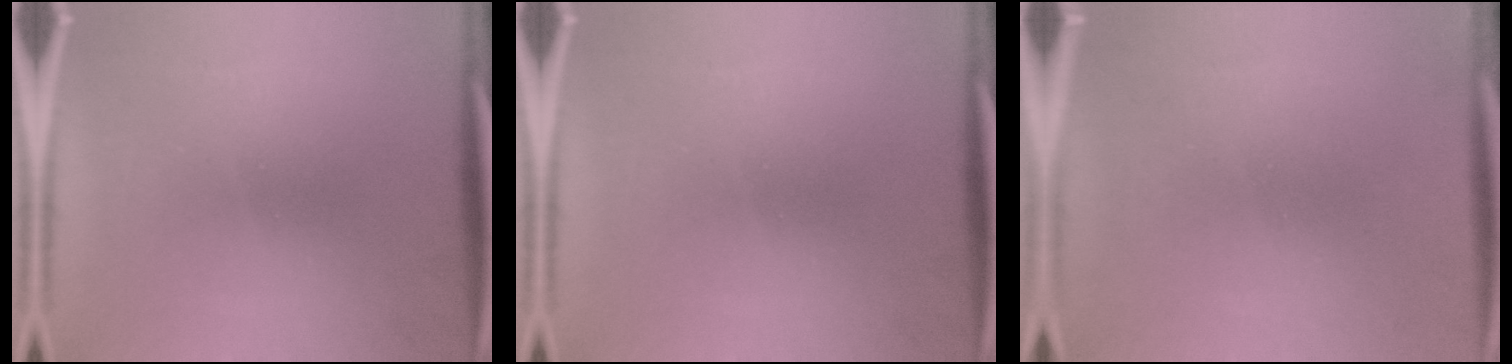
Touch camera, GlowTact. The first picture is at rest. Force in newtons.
{"total": 0.0}
{"total": 1.1}